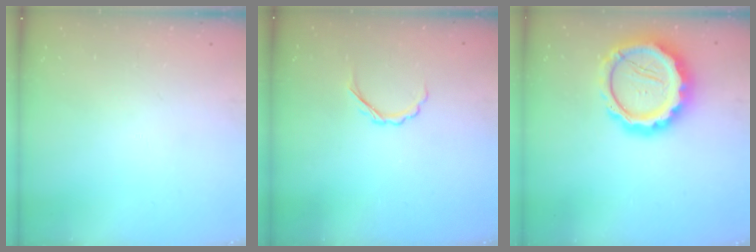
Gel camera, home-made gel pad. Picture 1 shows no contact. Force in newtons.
{"total": 2.9, "press": 2.8, "slide": 0.9}
{"total": 16.1, "press": 15.8, "slide": 3.1}